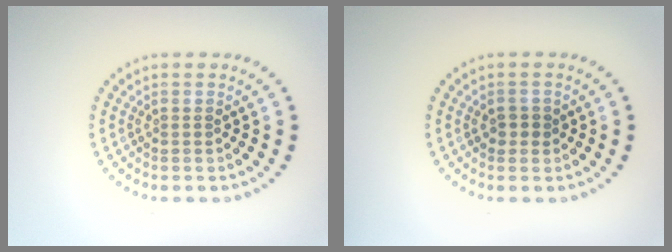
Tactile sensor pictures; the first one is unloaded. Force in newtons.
{"total": 1.3, "press": 1.2, "slide": 0.5}